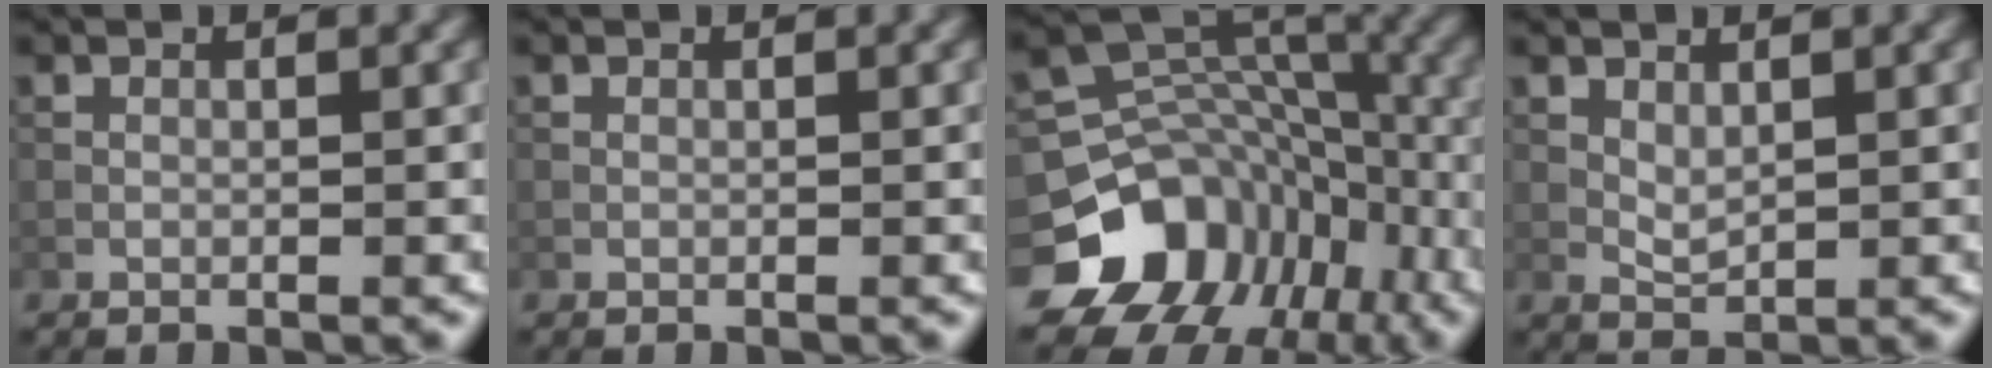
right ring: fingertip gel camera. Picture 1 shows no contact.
{"total": 0.0}
{"total": 12.6, "force": [-6.4, 9.7, 4.9], "torque": [-0.105, 0.020, -0.107]}
{"total": 1.5, "force": [0.6, 0.8, 1.1], "torque": [-0.026, -0.003, 0.018]}